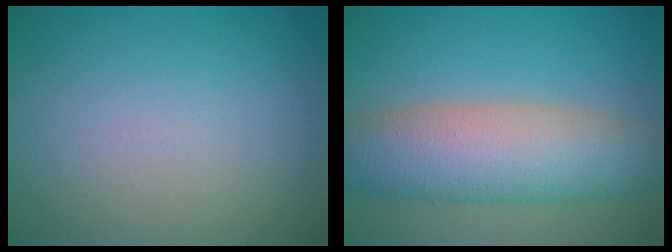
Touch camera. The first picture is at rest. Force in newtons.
{"total": 8.6, "press": 8.6, "slide": 0.2}